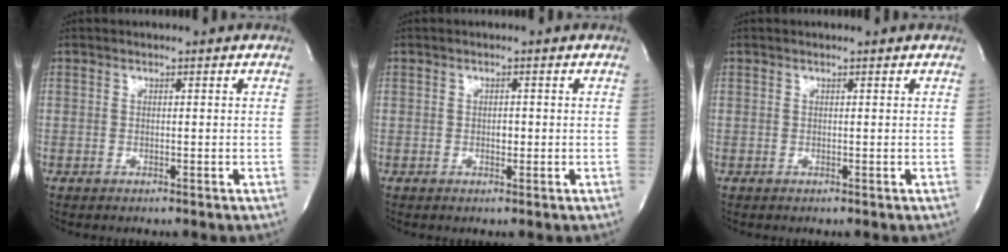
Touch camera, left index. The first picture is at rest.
{"total": 0.9, "force": [-0.4, 0.6, 0.6], "torque": [-0.010, -0.003, -0.008]}
{"total": 0.7, "force": [0.7, 0.0, 0.1], "torque": [-0.009, 0.001, 0.006]}